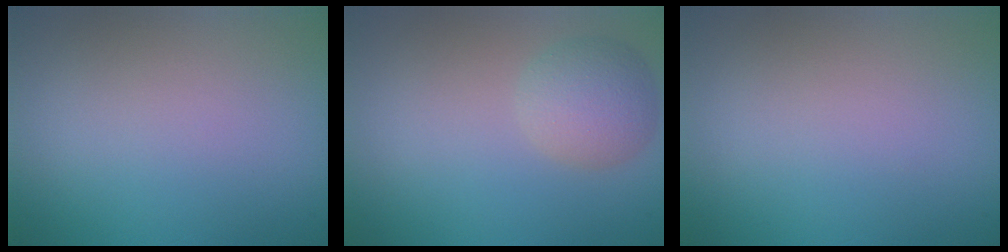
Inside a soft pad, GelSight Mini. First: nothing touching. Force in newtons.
{"total": 3.4, "press": 3.4, "slide": 0.1}
{"total": 0.0}